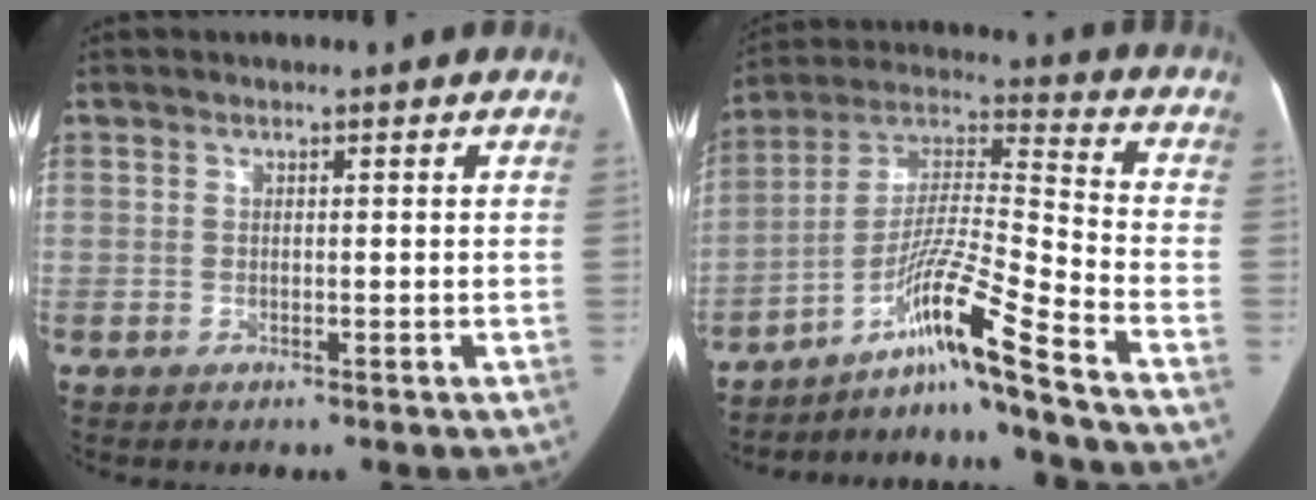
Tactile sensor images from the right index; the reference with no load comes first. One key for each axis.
{"total": 15.0, "fx": -10.8, "fy": -2.6, "fz": 10.1, "tx": -0.196, "ty": 0.009, "tz": -0.187}